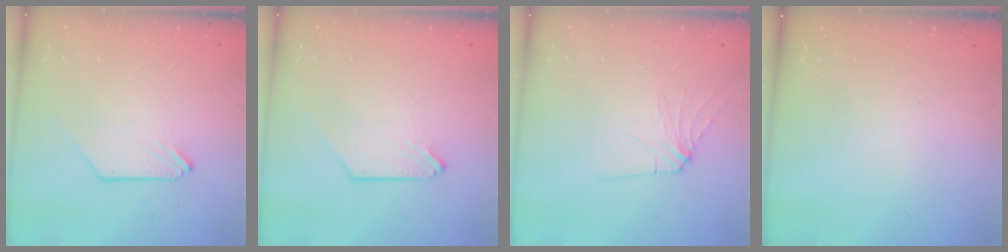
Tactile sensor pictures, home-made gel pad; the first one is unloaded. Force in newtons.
{"total": 0.0}
{"total": 3.7, "press": 3.6, "slide": 0.8}
{"total": 0.0}